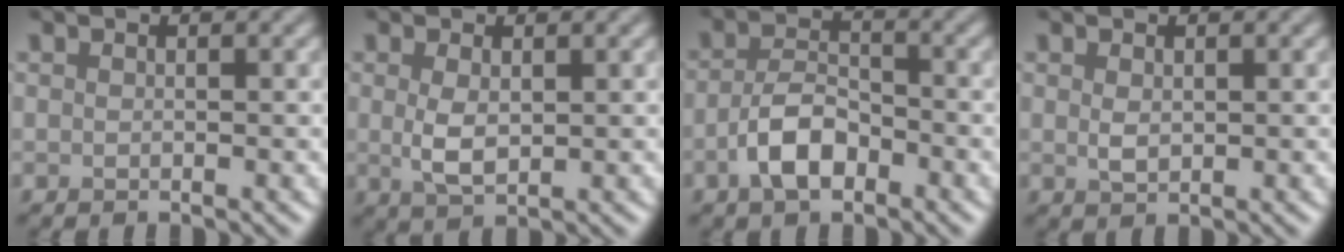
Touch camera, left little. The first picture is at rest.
{"total": 2.7, "force": [0.4, 1.4, 2.3], "torque": [-0.052, -0.004, 0.011]}
{"total": 4.2, "force": [-1.9, 2.2, 3.0], "torque": [-0.056, 0.005, -0.041]}
{"total": 1.4, "force": [0.3, 0.9, 1.0], "torque": [-0.024, -0.002, 0.009]}